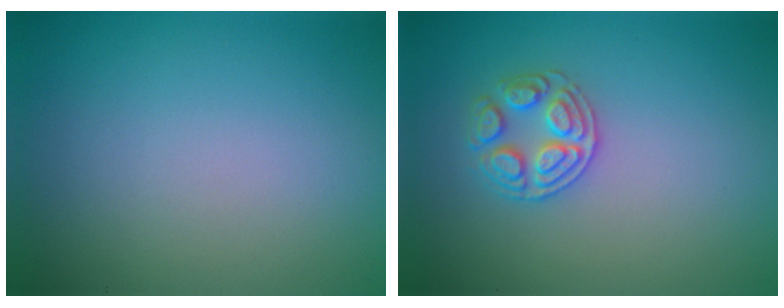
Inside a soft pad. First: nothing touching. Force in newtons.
{"total": 2.6, "press": 2.6, "slide": 0.4}